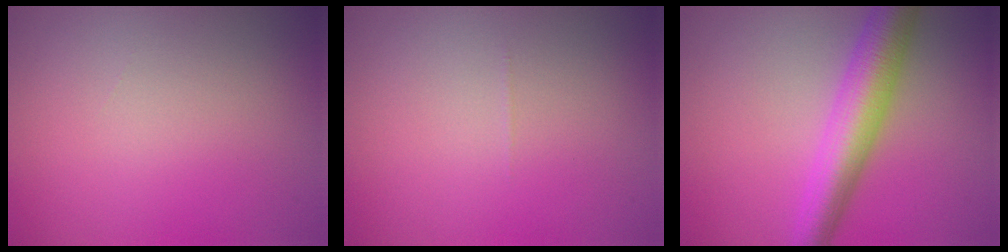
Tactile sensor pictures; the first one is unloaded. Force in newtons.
{"total": 0.0}
{"total": 6.4, "press": 6.4, "slide": 0.2}